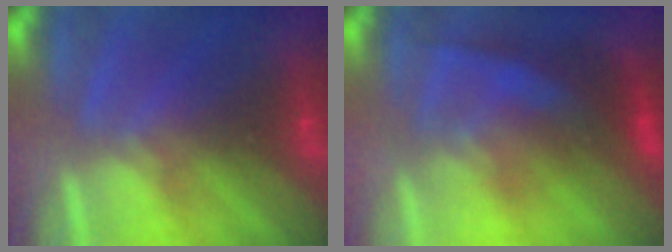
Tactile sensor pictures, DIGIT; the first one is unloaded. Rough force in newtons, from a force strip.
{"total": 2.7}